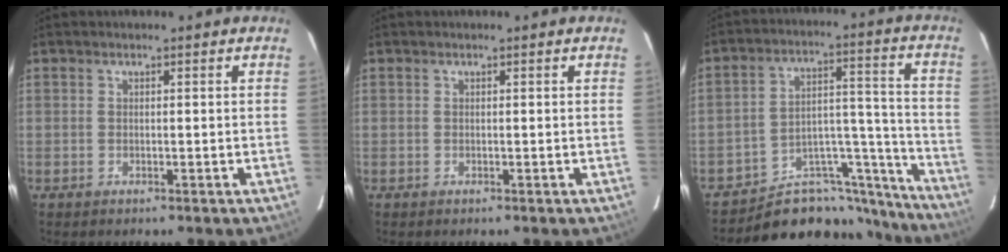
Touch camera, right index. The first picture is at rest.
{"total": 0.0}
{"total": 17.3, "force": [-16.0, 5.8, 3.0], "torque": [-0.015, 0.073, -0.228]}